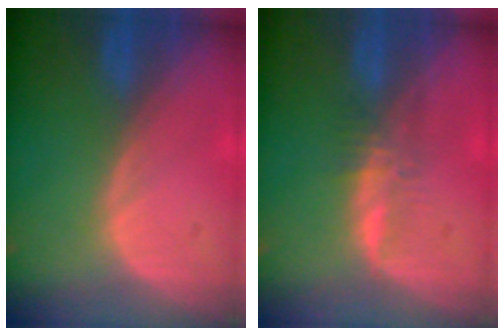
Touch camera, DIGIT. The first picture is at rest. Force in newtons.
{"total": 2.8, "press": 2.7, "slide": 0.5}